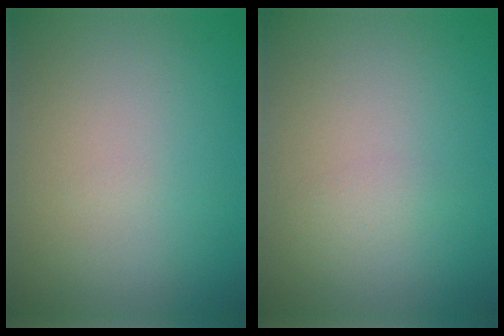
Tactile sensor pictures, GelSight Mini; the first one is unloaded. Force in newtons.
{"total": 2.1, "press": 2.1, "slide": 0.2}